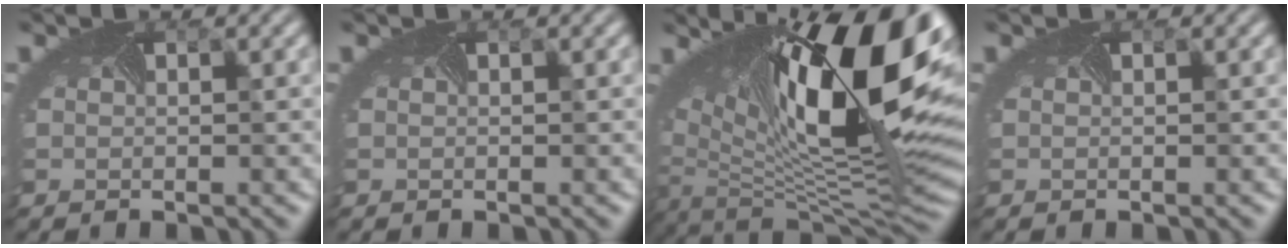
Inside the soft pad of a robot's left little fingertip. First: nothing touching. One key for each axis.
{"total": 0.0}
{"total": 16.5, "fx": 3.5, "fy": 7.3, "fz": 14.4, "tx": -0.231, "ty": 0.000, "tz": 0.078}
{"total": 0.0}